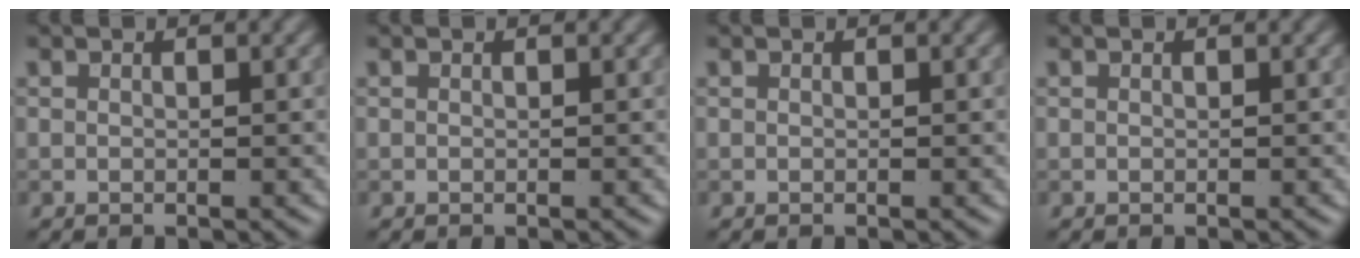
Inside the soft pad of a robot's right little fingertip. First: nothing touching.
{"total": 0.0}
{"total": 0.0}
{"total": 0.0}